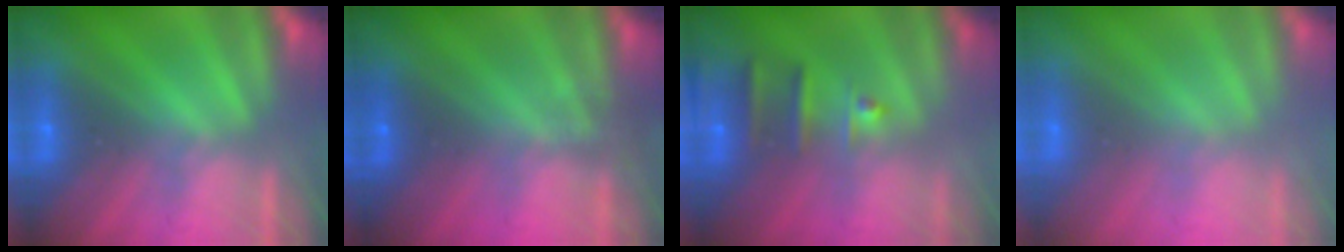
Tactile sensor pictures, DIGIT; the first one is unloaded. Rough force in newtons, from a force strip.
{"total": 1.1}
{"total": 2.4}
{"total": 2.7}